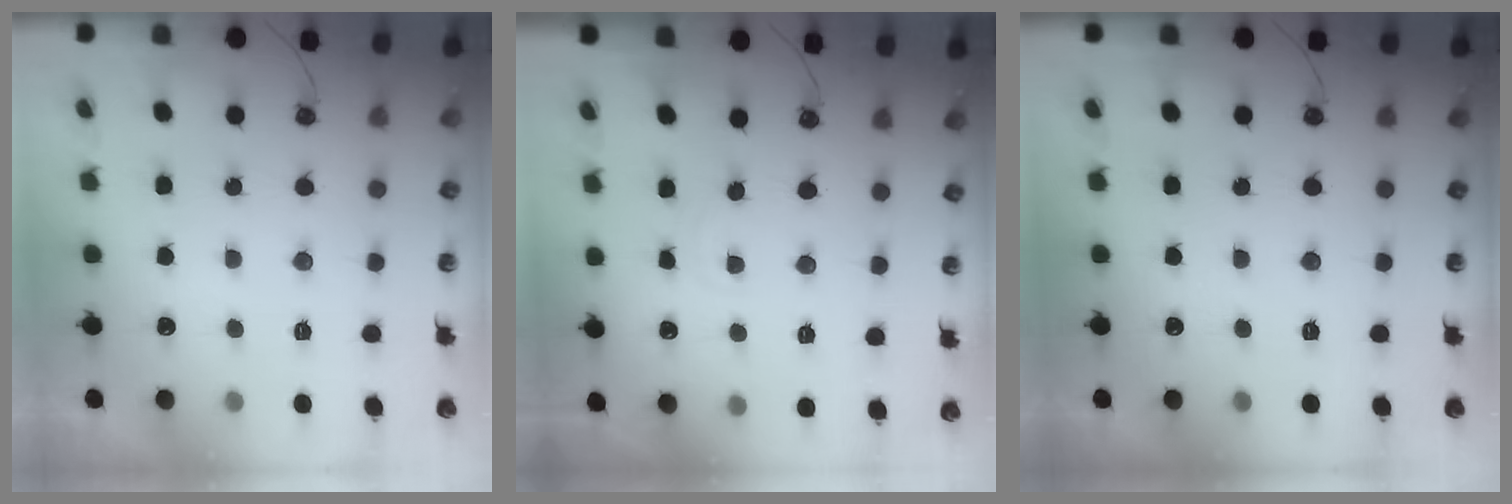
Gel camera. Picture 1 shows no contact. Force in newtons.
{"total": 2.7, "press": 2.7, "slide": 0.4}
{"total": 0.0}